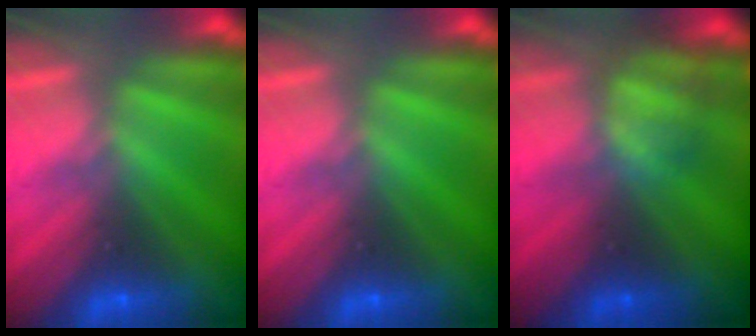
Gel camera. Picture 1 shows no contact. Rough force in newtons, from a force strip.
{"total": 0.0}
{"total": 2.4}